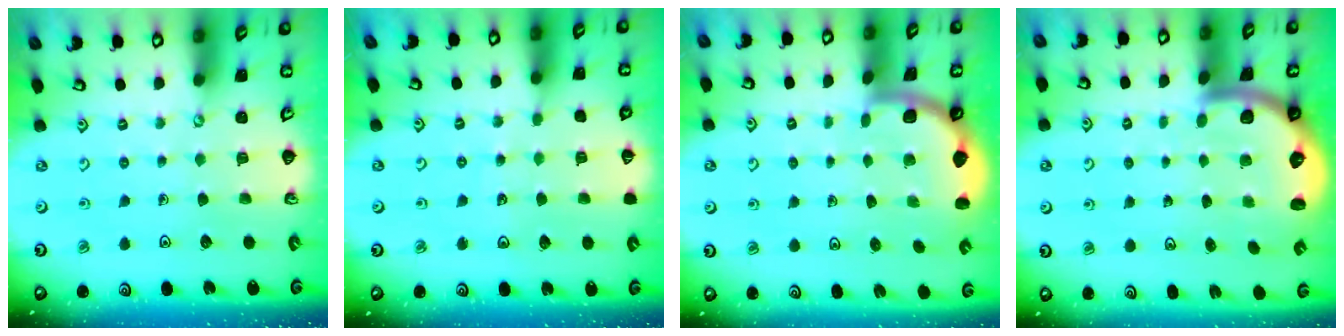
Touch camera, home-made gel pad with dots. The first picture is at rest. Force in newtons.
{"total": 3.7, "press": 3.4, "slide": 1.5}
{"total": 1.7, "press": 1.7, "slide": 0.1}
{"total": 3.4, "press": 3.2, "slide": 1.0}